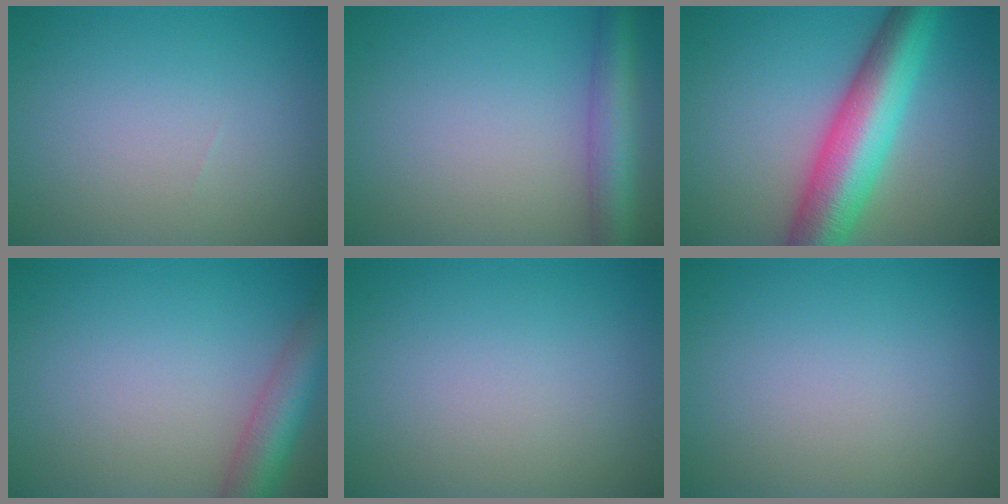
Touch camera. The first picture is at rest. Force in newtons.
{"total": 5.1, "press": 5.1, "slide": 0.2}
{"total": 9.8, "press": 9.8, "slide": 0.2}
{"total": 5.1, "press": 5.1, "slide": 0.2}
{"total": 0.0}
{"total": 0.0}